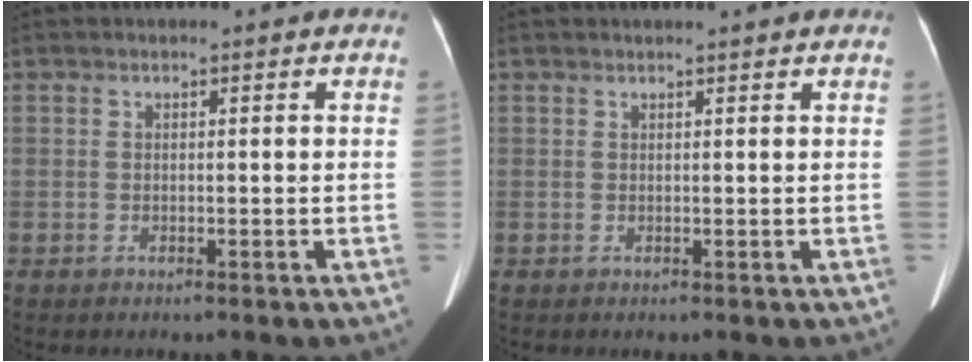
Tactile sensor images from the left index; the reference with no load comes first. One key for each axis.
{"total": 2.2, "fx": 2.1, "fy": -0.4, "fz": 0.6, "tx": -0.015, "ty": 0.013, "tz": 0.028}